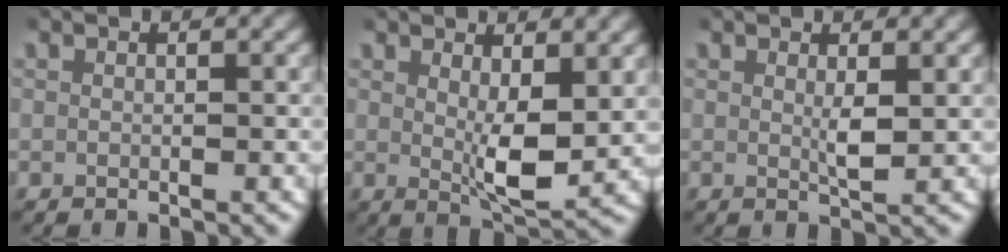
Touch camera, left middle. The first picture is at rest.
{"total": 4.1, "force": [1.7, 1.2, 3.5], "torque": [-0.059, -0.021, 0.033]}
{"total": 1.5, "force": [0.7, 0.1, 1.4], "torque": [-0.024, -0.010, 0.014]}